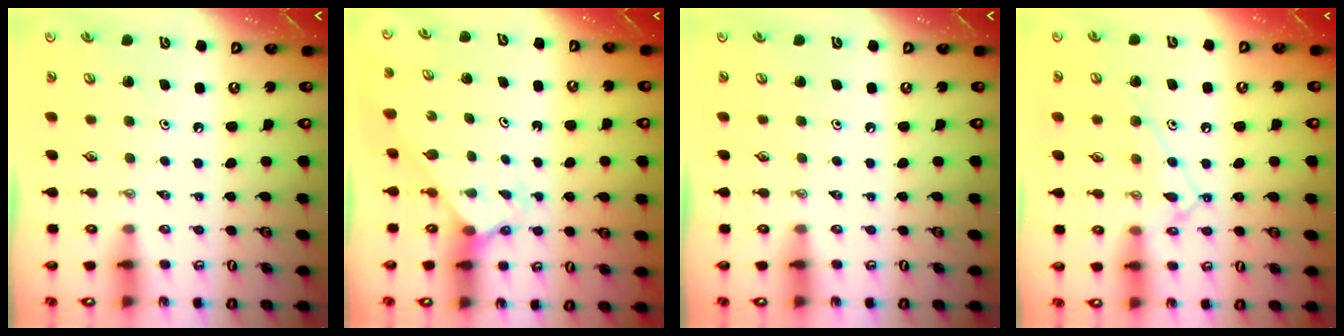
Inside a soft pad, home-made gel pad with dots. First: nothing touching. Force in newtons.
{"total": 2.4, "press": 2.4, "slide": 0.2}
{"total": 0.0}
{"total": 12.0, "press": 12.0, "slide": 0.8}